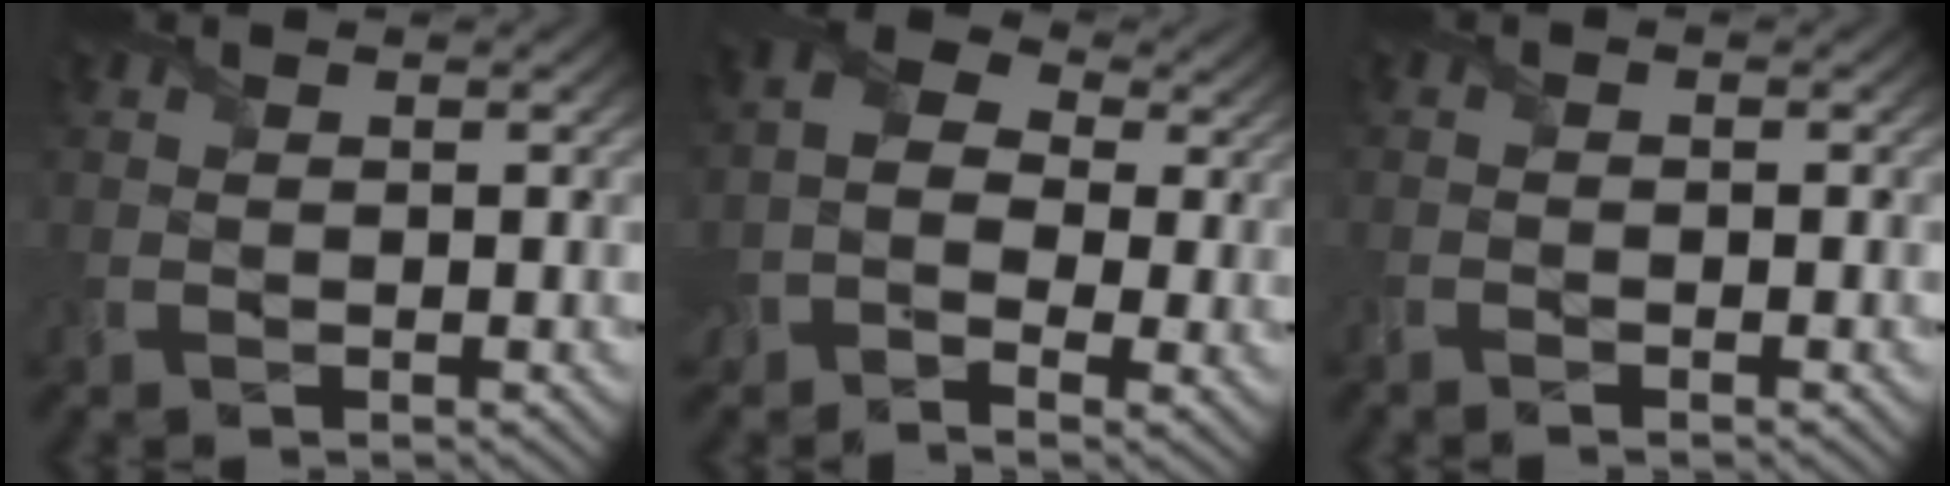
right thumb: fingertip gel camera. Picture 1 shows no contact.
{"total": 8.1, "force": [0.1, 6.0, 5.5], "torque": [-0.121, -0.009, 0.001]}
{"total": 1.0, "force": [-0.9, 0.1, 0.5], "torque": [-0.009, -0.002, -0.016]}